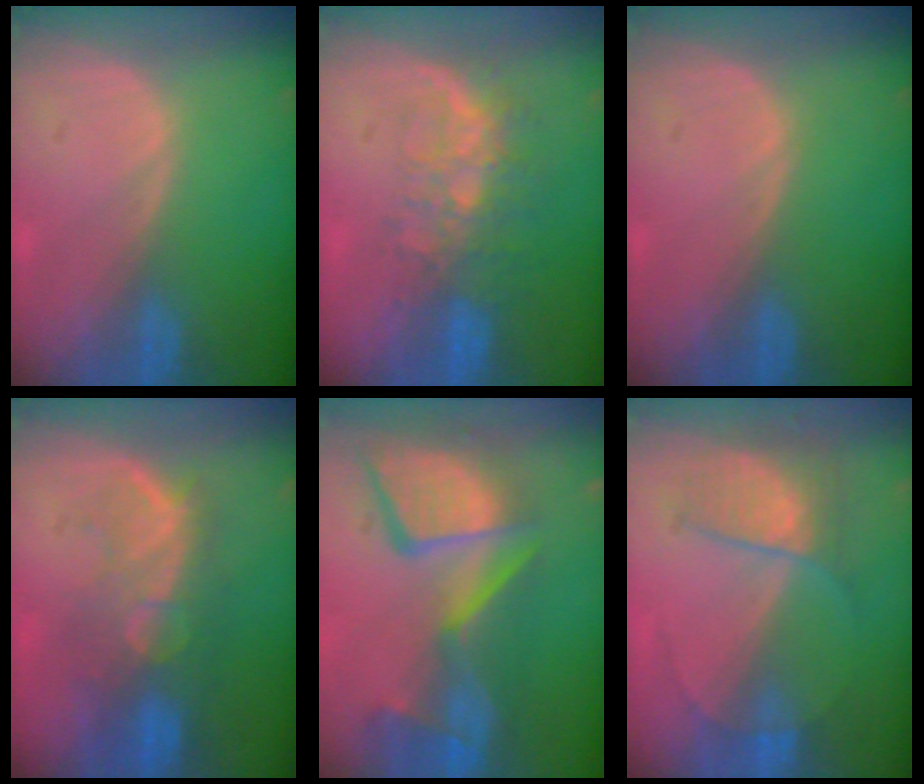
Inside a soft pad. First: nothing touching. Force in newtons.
{"total": 8.2, "press": 6.7, "slide": 4.6}
{"total": 0.0}
{"total": 9.9, "press": 8.6, "slide": 4.9}
{"total": 13.7, "press": 11.3, "slide": 7.8}
{"total": 7.2, "press": 6.1, "slide": 3.9}